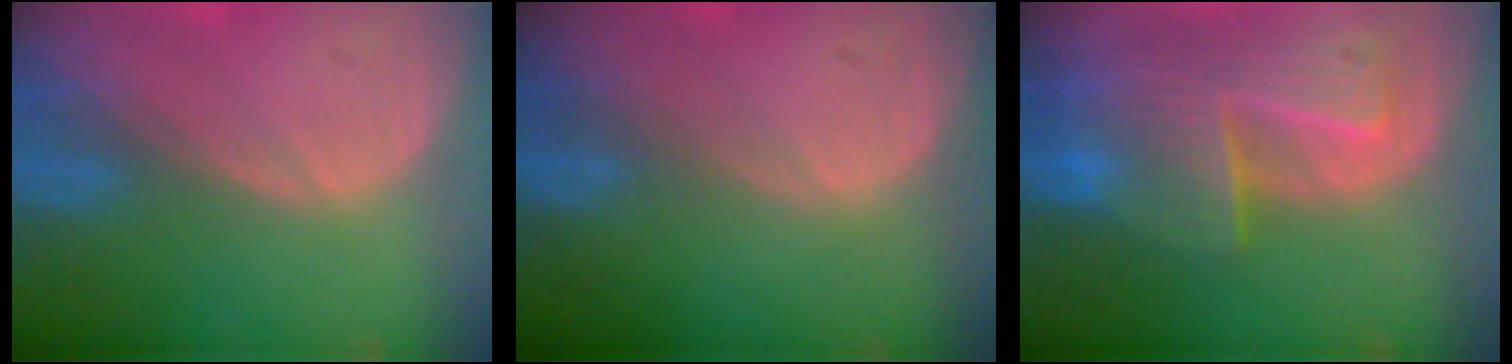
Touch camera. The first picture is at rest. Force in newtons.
{"total": 0.0}
{"total": 9.9, "press": 8.6, "slide": 5.0}